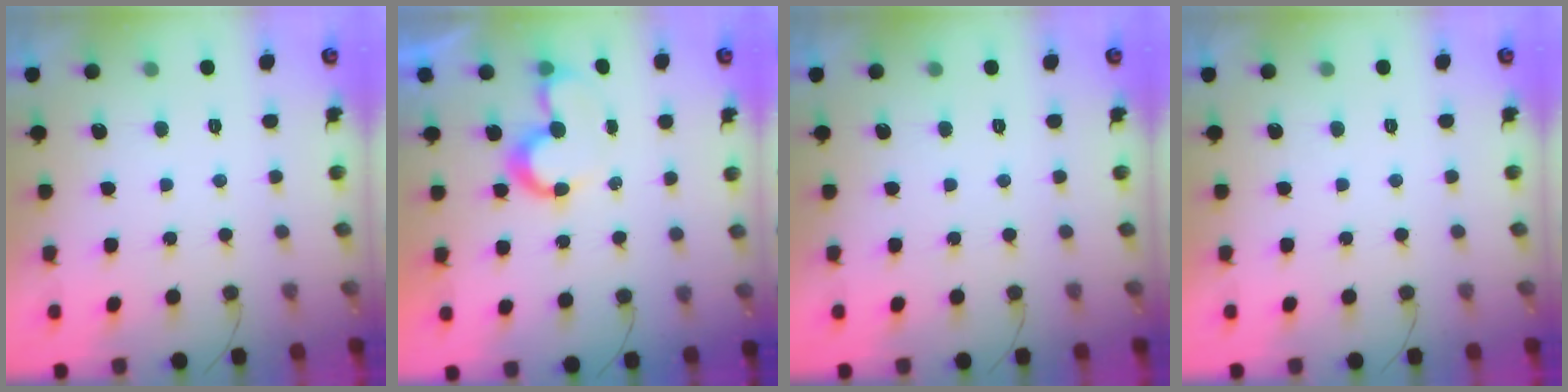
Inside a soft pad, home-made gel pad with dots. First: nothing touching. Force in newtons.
{"total": 7.4, "press": 7.4, "slide": 0.4}
{"total": 0.0}
{"total": 1.7, "press": 1.7, "slide": 0.1}